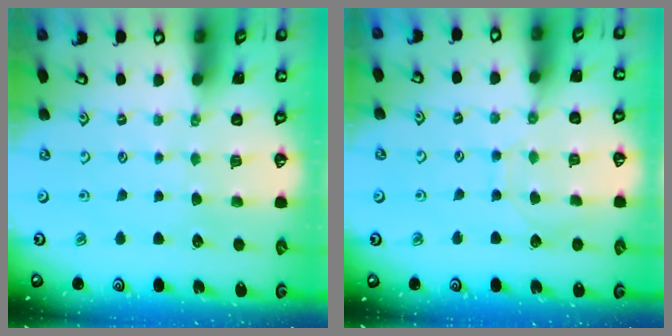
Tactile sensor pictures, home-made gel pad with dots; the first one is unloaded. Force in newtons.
{"total": 5.3, "press": 5.3, "slide": 0.4}